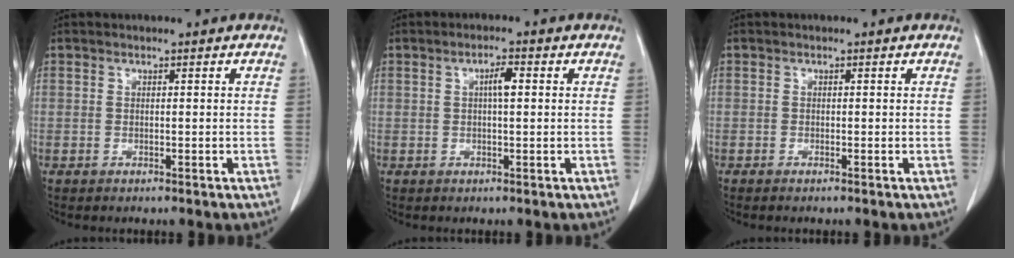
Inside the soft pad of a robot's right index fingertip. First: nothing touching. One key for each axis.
{"total": 2.6, "fx": 0.5, "fy": 0.5, "fz": 2.5, "tx": -0.044, "ty": 0.005, "tz": 0.008}
{"total": 0.0}